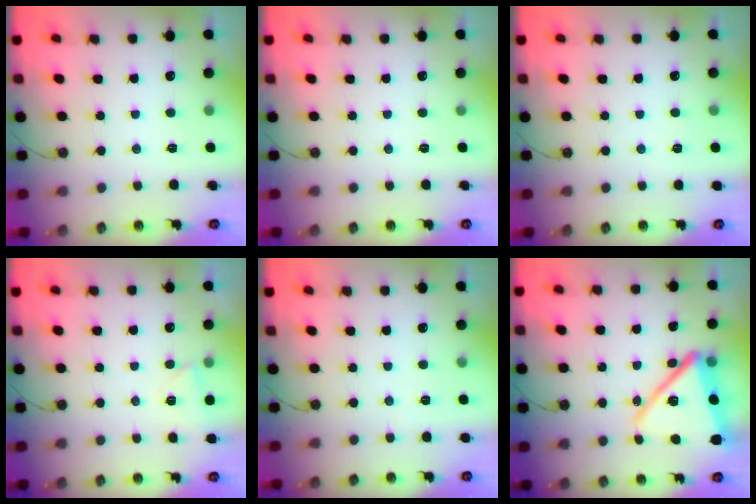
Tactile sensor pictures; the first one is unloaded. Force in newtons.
{"total": 0.0}
{"total": 2.6, "press": 1.3, "slide": 2.2}
{"total": 3.1, "press": 2.9, "slide": 1.1}
{"total": 2.1, "press": 1.8, "slide": 1.2}
{"total": 18.8, "press": 18.7, "slide": 1.5}